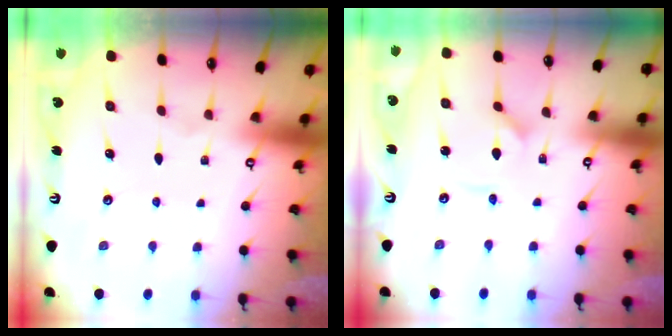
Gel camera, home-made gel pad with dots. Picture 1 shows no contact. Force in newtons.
{"total": 1.5, "press": 1.5, "slide": 0.3}